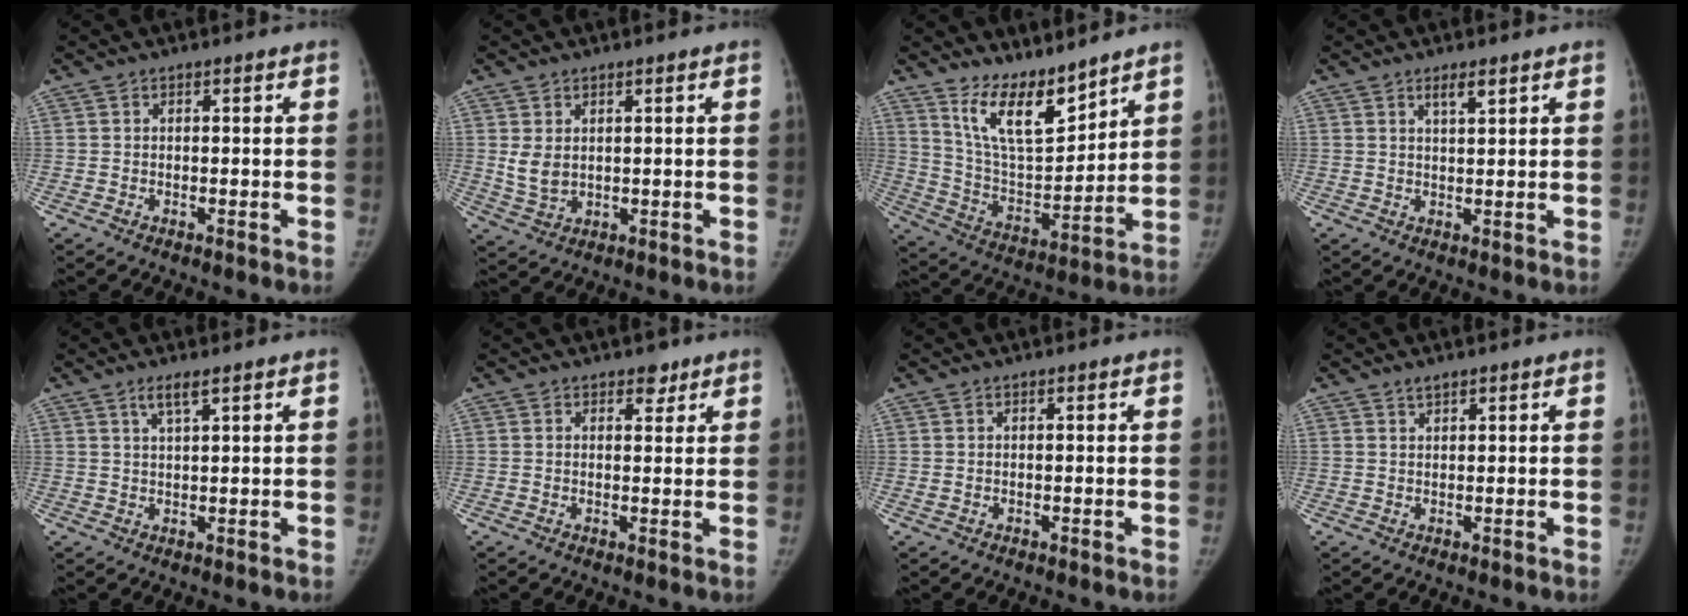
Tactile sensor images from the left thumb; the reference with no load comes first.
{"total": 4.1, "force": [1.0, 2.8, 2.9], "torque": [-0.048, -0.008, 0.029]}
{"total": 13.1, "force": [10.2, 4.2, 7.0], "torque": [-0.094, -0.080, 0.200]}
{"total": 2.8, "force": [1.8, 0.6, 2.0], "torque": [-0.032, -0.011, 0.033]}
{"total": 2.8, "force": [1.8, 0.3, 2.1], "torque": [-0.042, -0.006, 0.038]}
{"total": 2.5, "force": [1.7, 1.4, 1.0], "torque": [0.003, -0.009, 0.023]}
{"total": 0.0}
{"total": 1.2, "force": [1.1, 0.4, 0.5], "torque": [-0.004, -0.006, 0.020]}